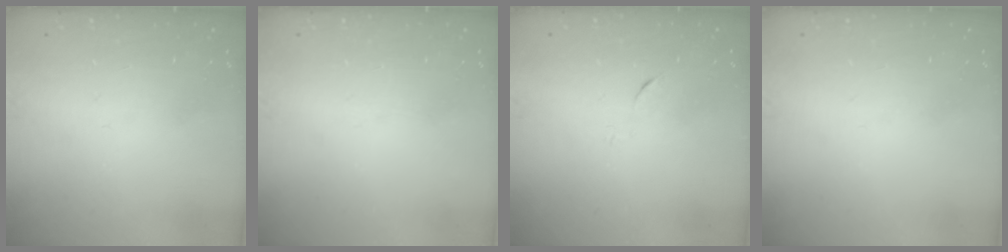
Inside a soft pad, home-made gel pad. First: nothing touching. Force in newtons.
{"total": 0.0}
{"total": 4.0, "press": 4.0, "slide": 0.6}
{"total": 0.0}